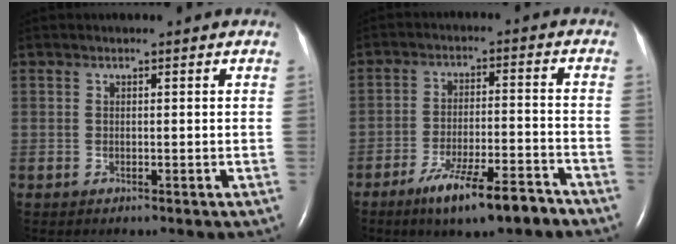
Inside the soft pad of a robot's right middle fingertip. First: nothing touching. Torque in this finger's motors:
{"motor_torque": [1.09, -0.93, 0.30, 0.14]}